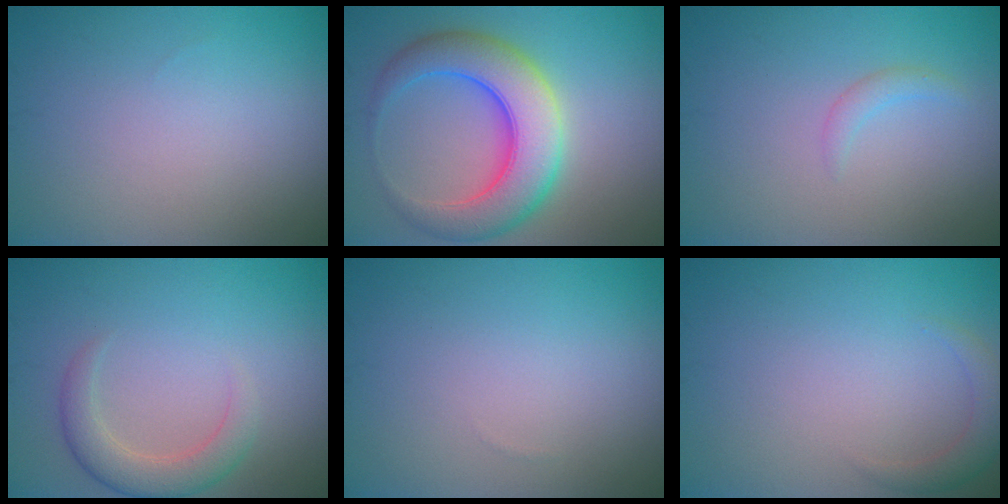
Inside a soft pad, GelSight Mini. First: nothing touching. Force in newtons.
{"total": 8.0, "press": 8.0, "slide": 0.1}
{"total": 1.0, "press": 1.0, "slide": 0.0}
{"total": 3.1, "press": 3.1, "slide": 0.1}
{"total": 0.0}
{"total": 1.7, "press": 1.7, "slide": 0.1}